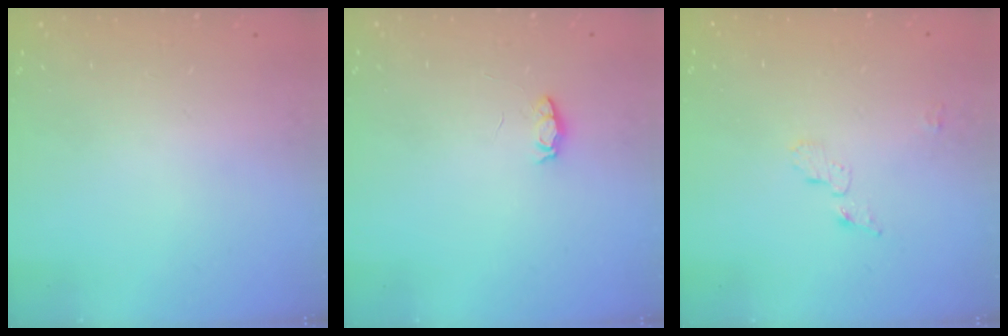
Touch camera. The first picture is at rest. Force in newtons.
{"total": 4.4, "press": 4.3, "slide": 0.5}
{"total": 4.8, "press": 4.8, "slide": 0.4}